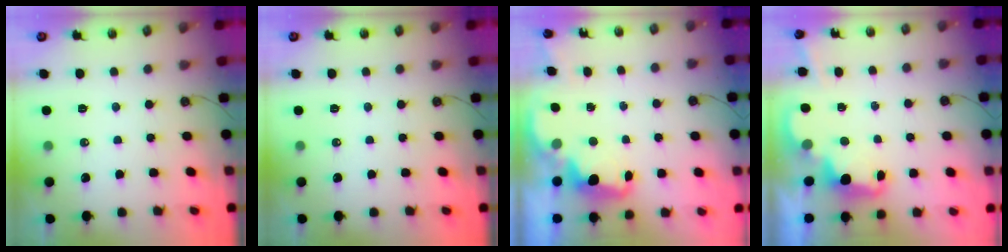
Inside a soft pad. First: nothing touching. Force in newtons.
{"total": 0.0}
{"total": 2.6, "press": 2.5, "slide": 0.5}
{"total": 2.3, "press": 2.3, "slide": 0.5}